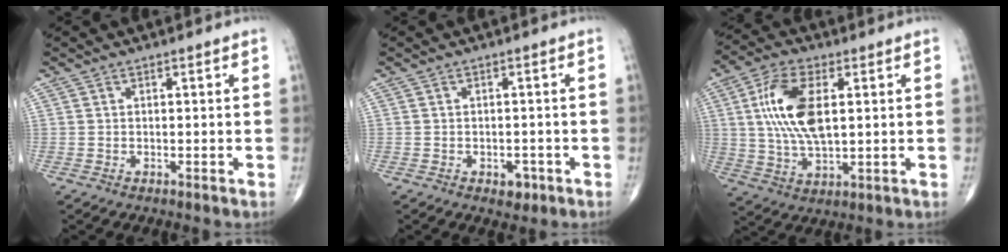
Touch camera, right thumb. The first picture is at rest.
{"total": 2.5, "force": [-1.2, 1.7, 1.4], "torque": [-0.005, 0.004, -0.012]}
{"total": 13.2, "force": [2.5, 6.2, 11.4], "torque": [-0.226, -0.003, 0.048]}